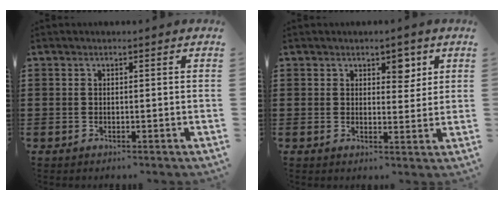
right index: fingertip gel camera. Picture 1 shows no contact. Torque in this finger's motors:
{"motor_torque": [0.06, 0.05, 0.11, 0.01]}